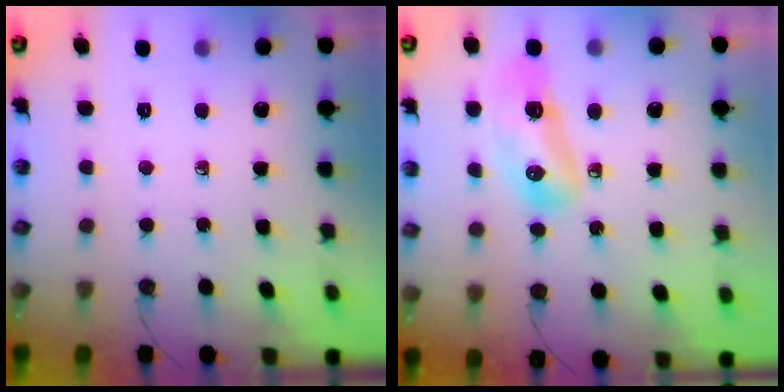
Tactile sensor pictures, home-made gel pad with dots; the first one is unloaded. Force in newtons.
{"total": 9.8, "press": 9.7, "slide": 1.4}